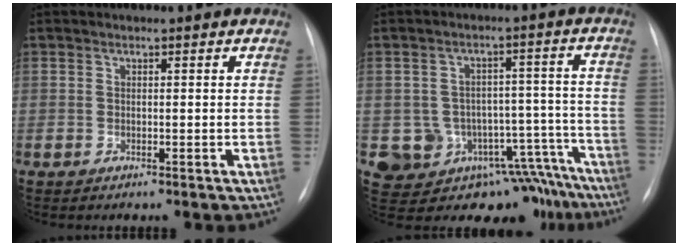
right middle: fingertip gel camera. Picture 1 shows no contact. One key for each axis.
{"total": 15.3, "fx": -11.3, "fy": 9.3, "fz": 4.6, "tx": -0.034, "ty": 0.060, "tz": -0.135}